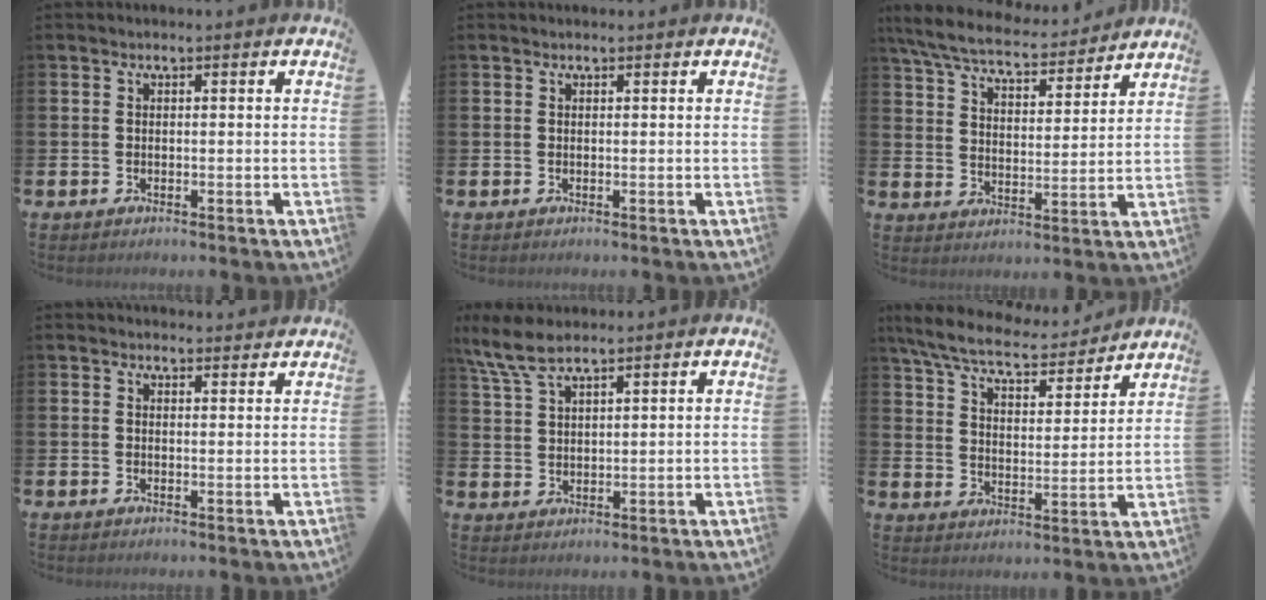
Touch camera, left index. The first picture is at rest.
{"total": 0.0}
{"total": 7.5, "force": [6.9, 1.5, 2.3], "torque": [-0.077, -0.041, 0.121]}
{"total": 1.5, "force": [1.4, 0.4, 0.1], "torque": [0.008, -0.005, 0.024]}
{"total": 6.2, "force": [5.3, 1.3, 3.0], "torque": [-0.072, -0.014, 0.097]}
{"total": 8.2, "force": [7.5, 1.4, 2.9], "torque": [-0.092, -0.047, 0.130]}